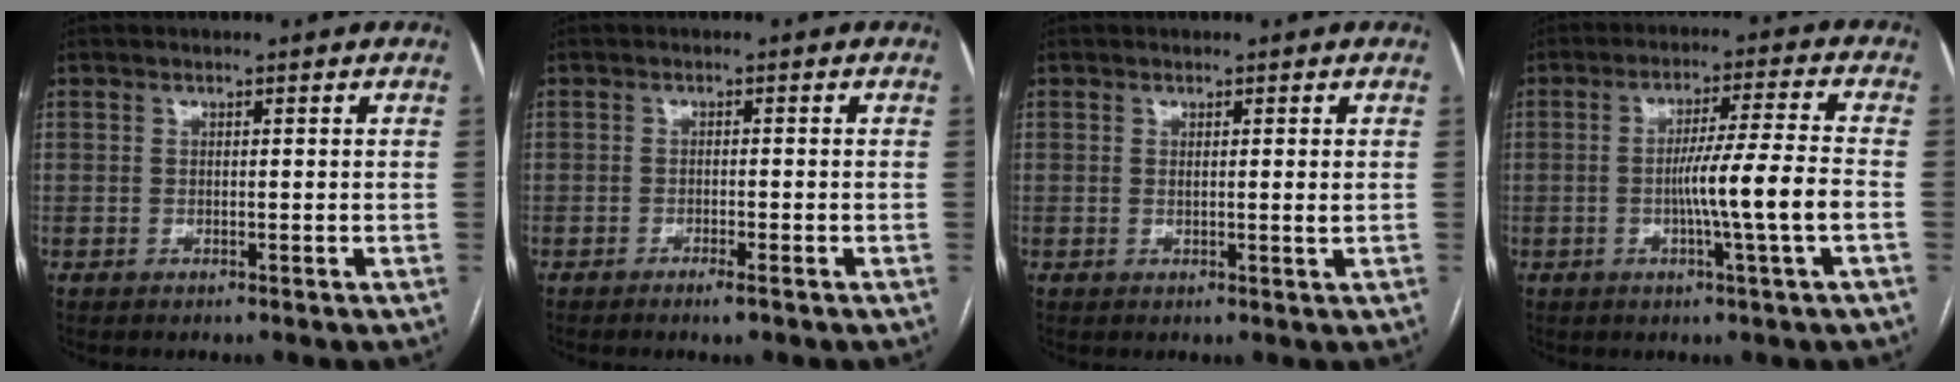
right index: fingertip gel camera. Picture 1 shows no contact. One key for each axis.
{"total": 1.8, "fx": -1.3, "fy": 0.1, "fz": 1.3, "tx": -0.024, "ty": -0.003, "tz": -0.020}
{"total": 1.3, "fx": 0.3, "fy": -0.1, "fz": 1.3, "tx": -0.021, "ty": -0.003, "tz": 0.005}
{"total": 9.0, "fx": -2.0, "fy": -1.4, "fz": 8.6, "tx": -0.148, "ty": -0.002, "tz": -0.034}